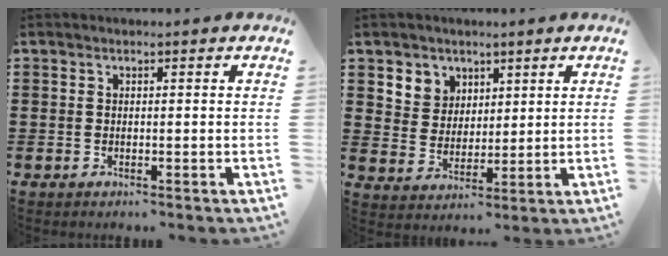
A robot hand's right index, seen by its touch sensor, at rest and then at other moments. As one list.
[{"total": 5.4, "force": [3.2, 4.4, 0.1], "torque": [-0.023, 0.004, 0.058]}]